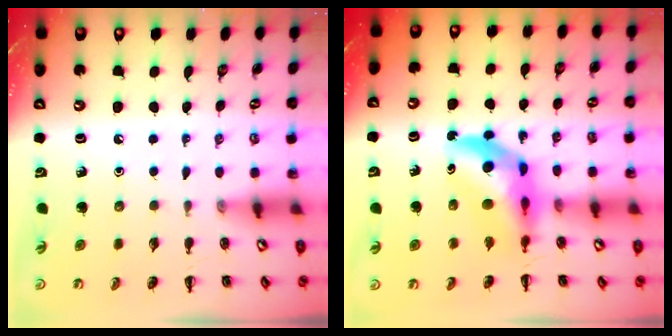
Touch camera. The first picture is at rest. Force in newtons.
{"total": 10.2, "press": 9.6, "slide": 3.4}